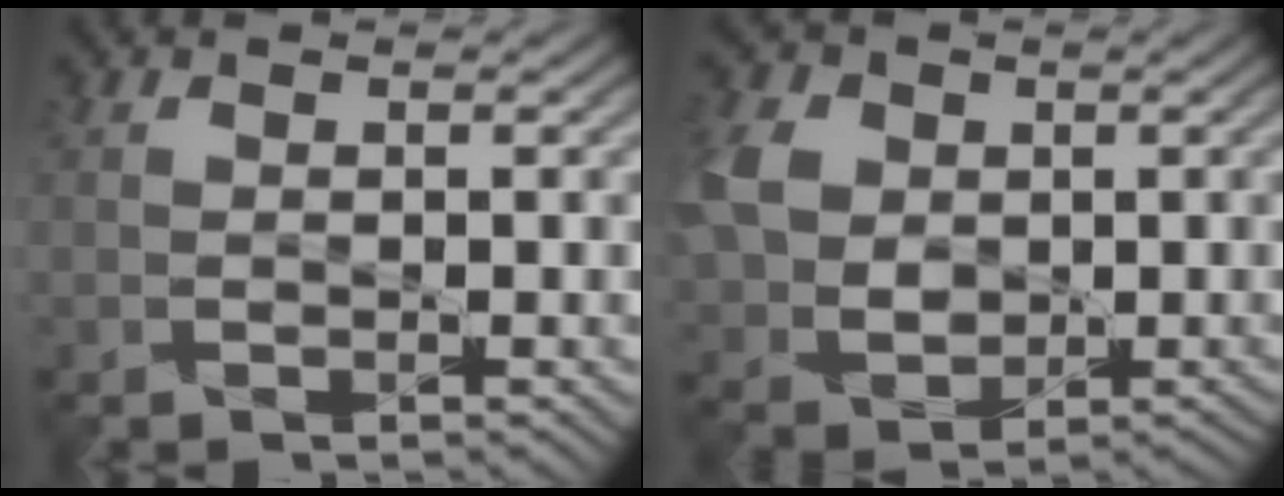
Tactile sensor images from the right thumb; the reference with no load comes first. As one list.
[{"total": 7.4, "force": [1.6, 6.0, 4.0], "torque": [-0.124, 0.010, 0.029]}]